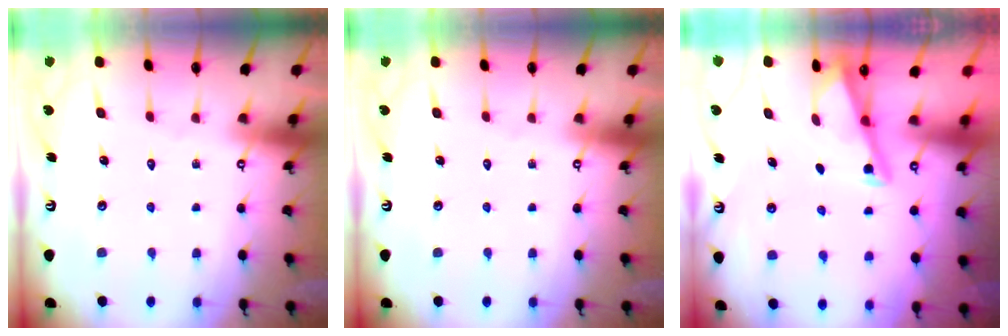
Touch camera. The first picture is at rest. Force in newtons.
{"total": 0.0}
{"total": 2.9, "press": 2.9, "slide": 0.2}